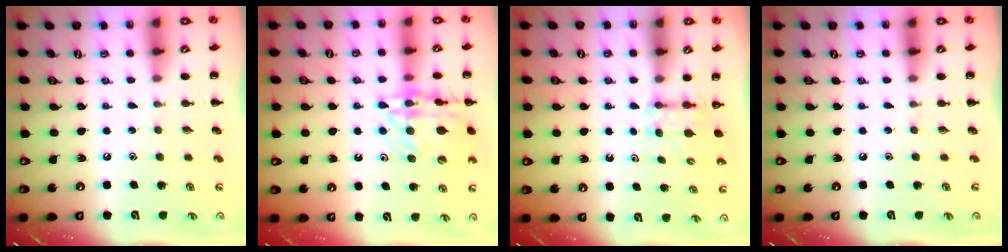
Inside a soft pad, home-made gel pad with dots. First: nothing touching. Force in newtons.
{"total": 16.3, "press": 16.3, "slide": 1.1}
{"total": 2.7, "press": 2.5, "slide": 1.1}
{"total": 0.0}